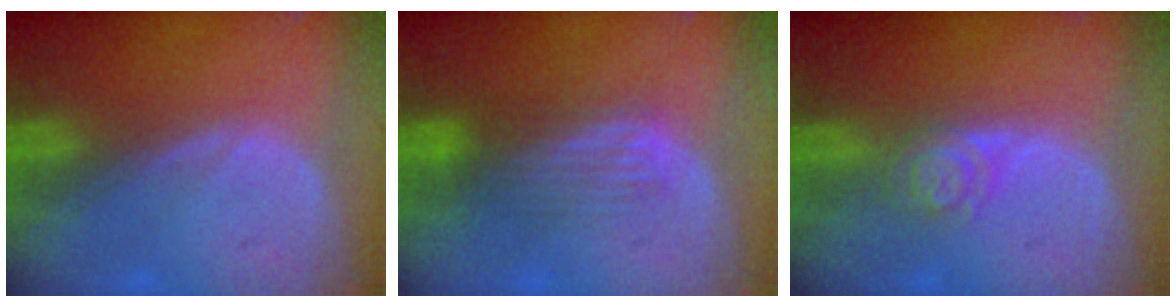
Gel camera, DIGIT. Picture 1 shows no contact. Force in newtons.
{"total": 4.2, "press": 4.2, "slide": 0.1}
{"total": 4.0, "press": 3.7, "slide": 1.5}